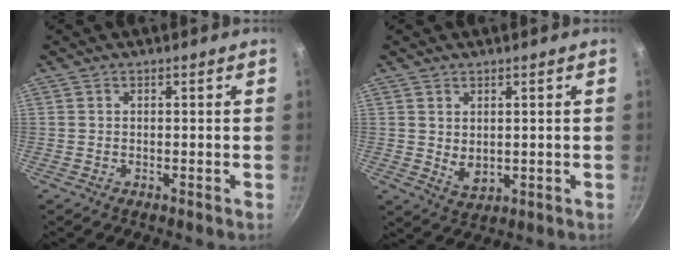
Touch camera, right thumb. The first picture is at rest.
{"total": 3.7, "force": [1.0, 2.5, 2.6], "torque": [-0.039, -0.016, 0.024]}